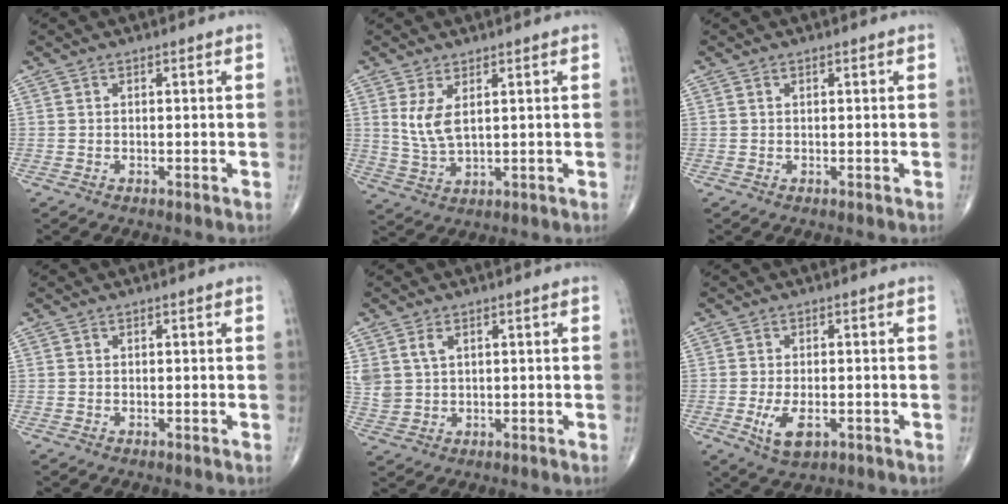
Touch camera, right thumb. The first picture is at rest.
{"total": 5.6, "force": [1.9, 2.4, 4.7], "torque": [-0.097, -0.014, 0.052]}
{"total": 0.0}
{"total": 0.0}
{"total": 4.7, "force": [1.9, 3.1, 3.0], "torque": [-0.063, -0.001, 0.050]}
{"total": 5.6, "force": [-1.7, 2.8, 4.5], "torque": [-0.085, -0.007, -0.023]}